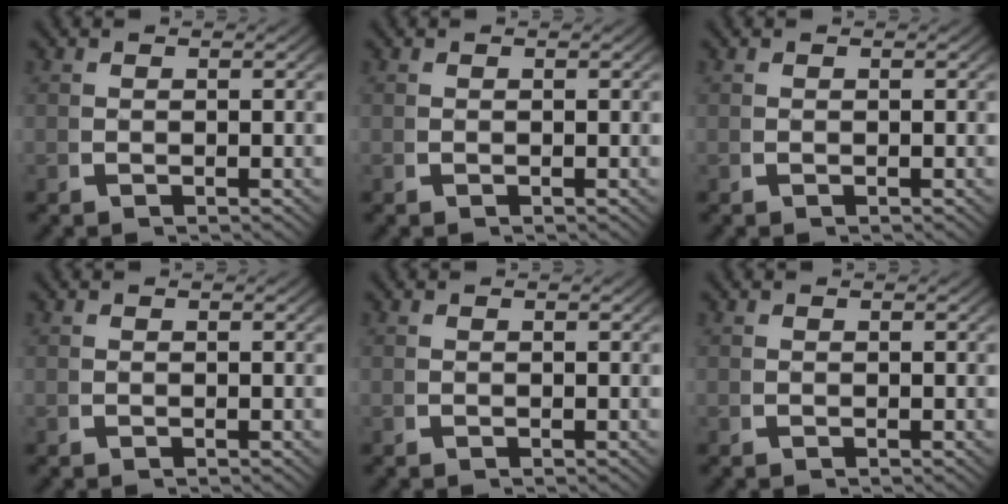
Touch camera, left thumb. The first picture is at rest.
{"total": 0.0}
{"total": 0.0}
{"total": 0.0}
{"total": 0.0}
{"total": 0.0}